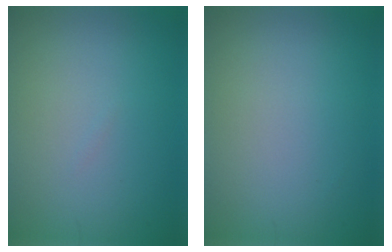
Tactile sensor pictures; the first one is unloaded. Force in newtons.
{"total": 0.0}